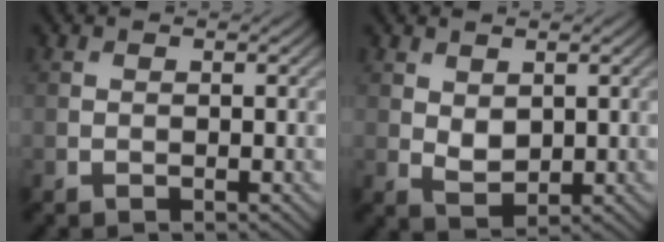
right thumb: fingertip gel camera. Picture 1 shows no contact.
{"total": 2.6, "force": [1.0, 1.6, 1.7], "torque": [-0.039, -0.006, 0.024]}